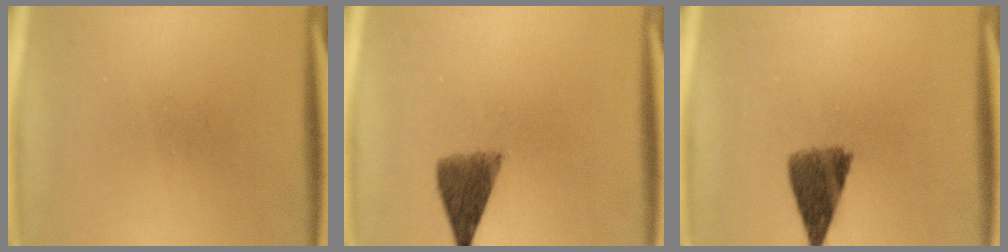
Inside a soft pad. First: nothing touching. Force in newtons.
{"total": 5.8}
{"total": 7.1}